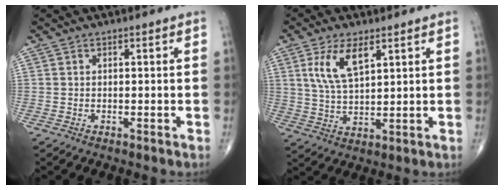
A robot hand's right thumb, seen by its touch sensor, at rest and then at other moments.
{"total": 8.4, "force": [3.8, 3.6, 6.6], "torque": [-0.123, -0.014, 0.080]}